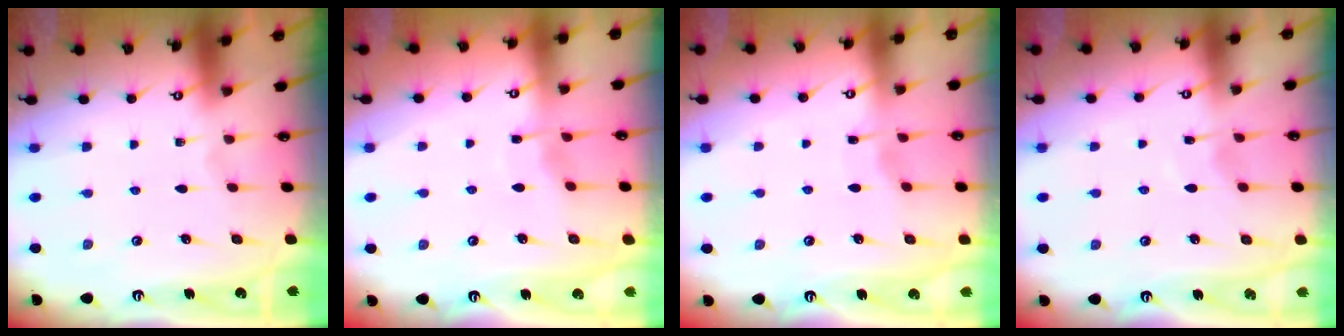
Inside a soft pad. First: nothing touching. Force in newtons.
{"total": 4.6, "press": 4.6, "slide": 0.3}
{"total": 2.8, "press": 2.8, "slide": 0.4}
{"total": 3.9, "press": 3.9, "slide": 0.5}